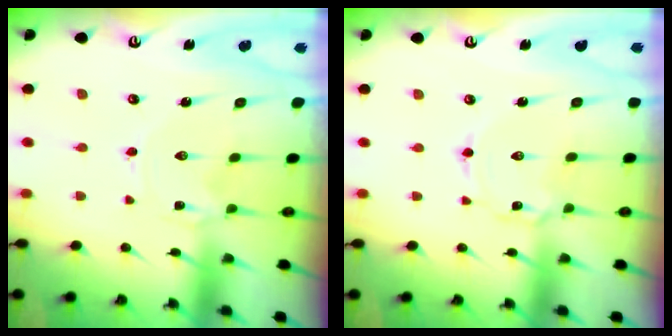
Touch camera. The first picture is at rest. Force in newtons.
{"total": 2.7, "press": 2.7, "slide": 0.4}